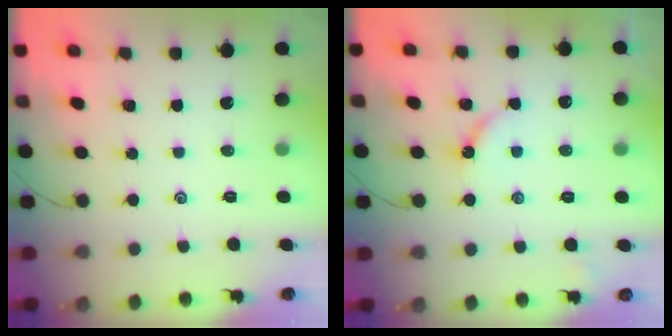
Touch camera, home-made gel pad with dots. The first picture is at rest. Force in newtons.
{"total": 5.1, "press": 5.0, "slide": 0.7}